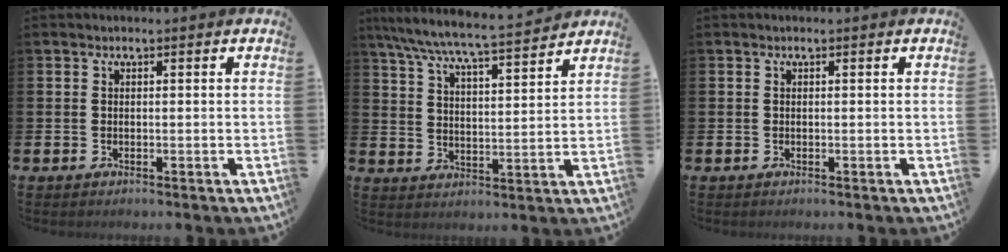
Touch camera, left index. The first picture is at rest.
{"total": 7.2, "force": [6.8, 0.0, 2.4], "torque": [-0.074, -0.050, 0.117]}
{"total": 0.0}